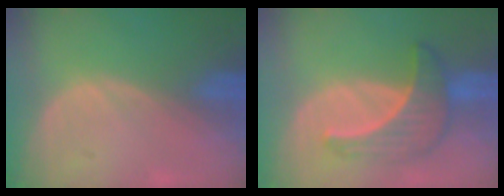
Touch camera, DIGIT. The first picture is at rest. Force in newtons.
{"total": 6.6, "press": 6.5, "slide": 0.9}